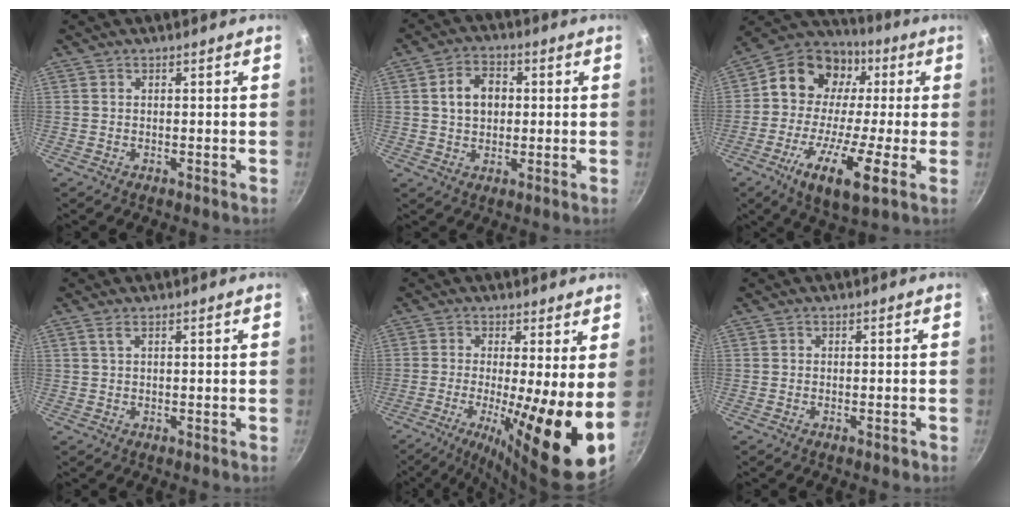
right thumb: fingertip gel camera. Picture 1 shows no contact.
{"total": 7.4, "force": [1.0, 5.5, 4.8], "torque": [-0.060, 0.010, 0.012]}
{"total": 20.1, "force": [-1.7, 12.8, 15.4], "torque": [-0.236, 0.038, -0.045]}
{"total": 1.2, "force": [0.6, 0.4, 0.9], "torque": [-0.019, 0.001, 0.014]}
{"total": 15.5, "force": [-1.9, 2.7, 15.1], "torque": [-0.235, -0.024, -0.031]}
{"total": 1.0, "force": [-0.6, 0.4, 0.7], "torque": [-0.009, 0.005, -0.011]}